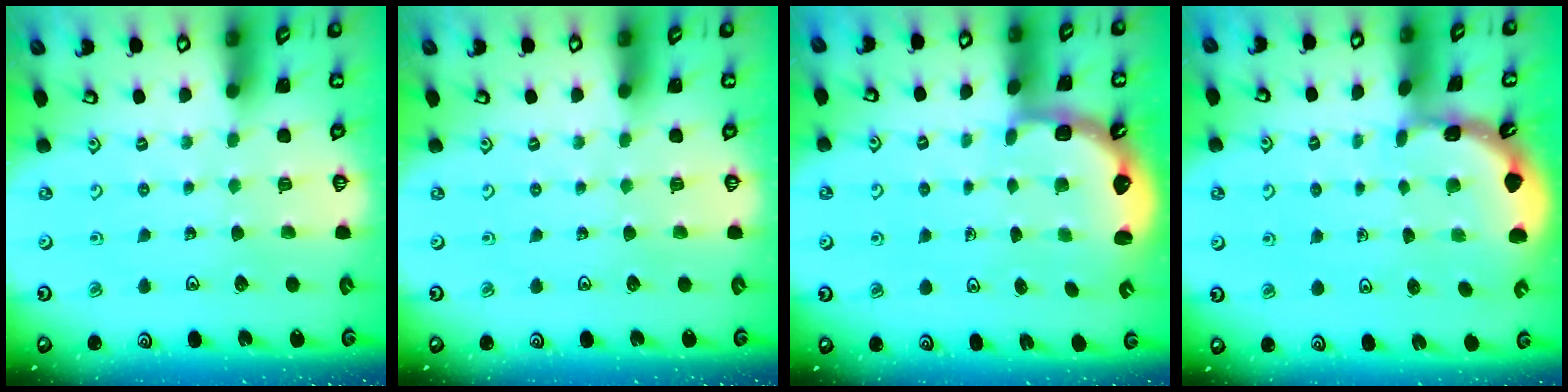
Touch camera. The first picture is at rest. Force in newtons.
{"total": 0.0}
{"total": 2.6, "press": 2.2, "slide": 1.4}
{"total": 1.8, "press": 1.8, "slide": 0.1}